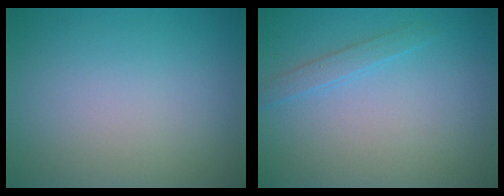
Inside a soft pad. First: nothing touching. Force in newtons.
{"total": 1.3, "press": 1.3, "slide": 0.1}